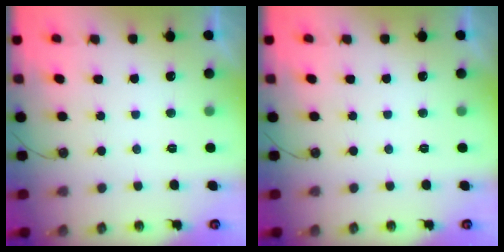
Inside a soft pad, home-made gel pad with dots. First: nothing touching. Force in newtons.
{"total": 0.0}